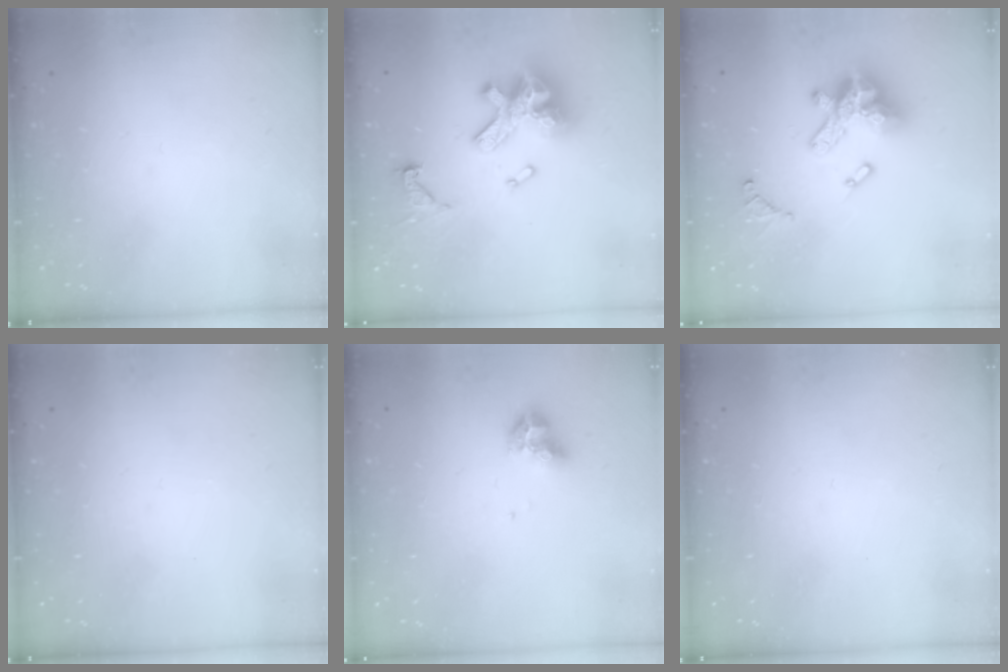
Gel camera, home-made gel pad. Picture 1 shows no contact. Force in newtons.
{"total": 15.0, "press": 15.0, "slide": 0.8}
{"total": 16.2, "press": 16.1, "slide": 1.6}
{"total": 0.0}
{"total": 9.0, "press": 9.0, "slide": 0.9}
{"total": 0.0}